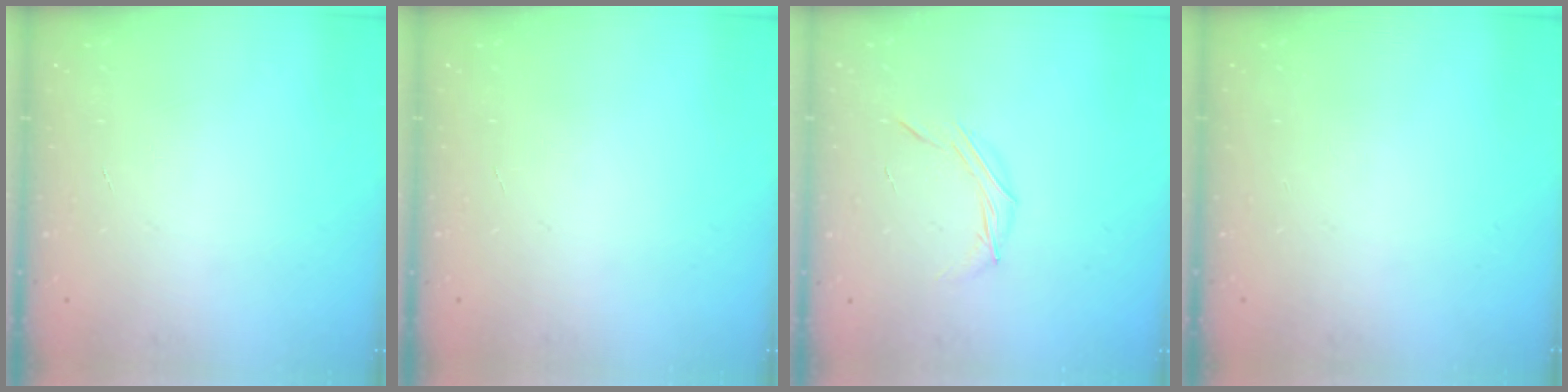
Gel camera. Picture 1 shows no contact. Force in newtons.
{"total": 0.0}
{"total": 5.5, "press": 5.4, "slide": 1.3}
{"total": 0.0}